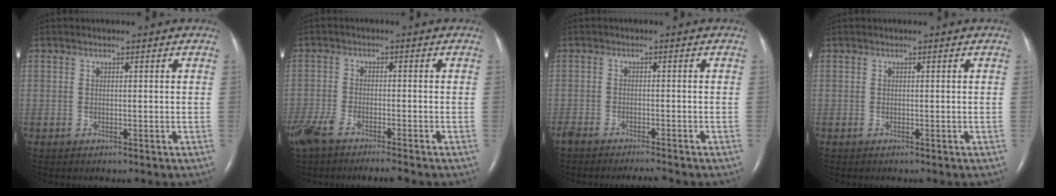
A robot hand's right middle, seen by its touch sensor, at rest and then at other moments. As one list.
[{"total": 8.9, "force": [-7.1, 1.3, 5.2], "torque": [-0.098, -0.014, -0.125]}, {"total": 4.4, "force": [-4.1, 0.2, 1.7], "torque": [-0.030, -0.011, -0.068]}, {"total": 0.0}]